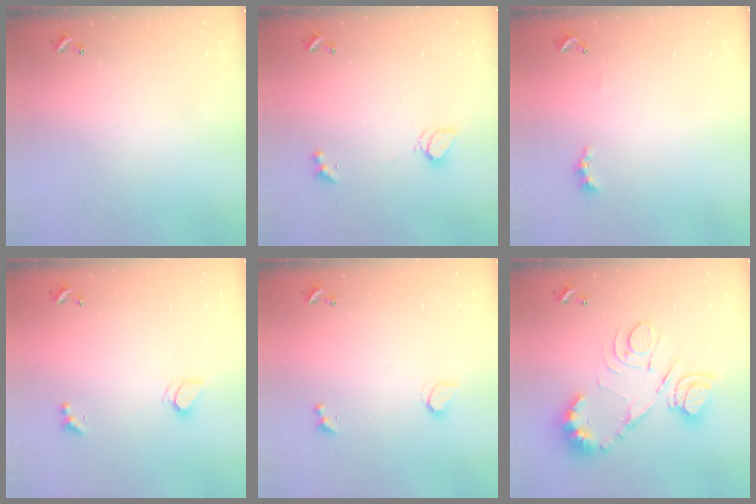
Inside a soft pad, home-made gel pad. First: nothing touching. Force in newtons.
{"total": 2.0, "press": 1.9, "slide": 0.5}
{"total": 2.0, "press": 1.9, "slide": 0.6}
{"total": 2.5, "press": 2.4, "slide": 0.6}
{"total": 1.3, "press": 1.2, "slide": 0.4}
{"total": 16.2, "press": 16.1, "slide": 1.2}